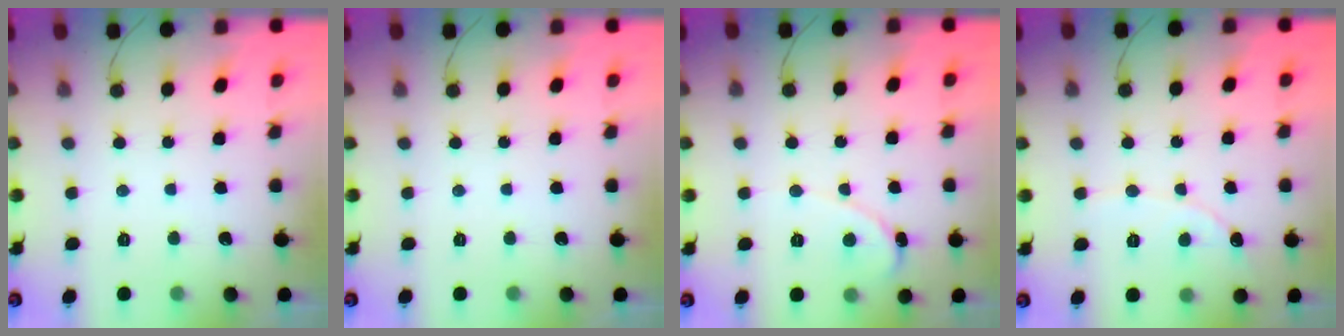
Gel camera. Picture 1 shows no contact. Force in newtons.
{"total": 0.0}
{"total": 1.0, "press": 1.0, "slide": 0.1}
{"total": 2.2, "press": 2.2, "slide": 0.2}